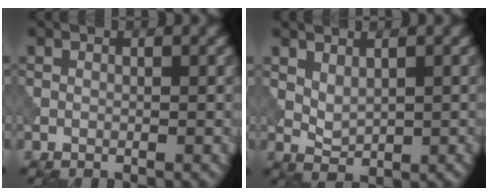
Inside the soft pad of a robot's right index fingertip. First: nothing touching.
{"total": 1.8, "force": [0.9, 1.0, 1.3], "torque": [-0.027, -0.007, 0.021]}